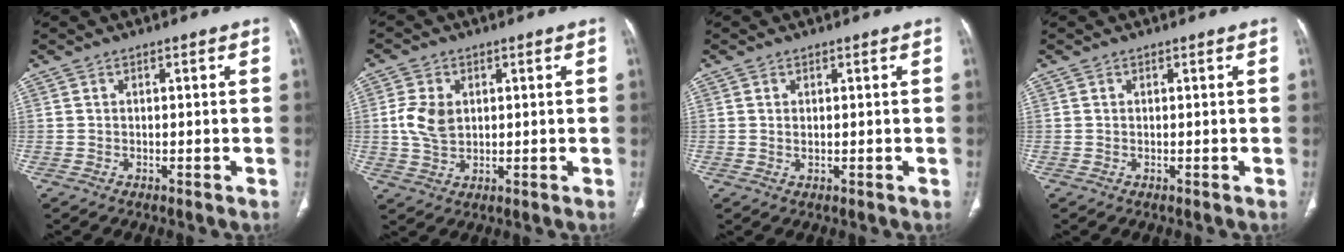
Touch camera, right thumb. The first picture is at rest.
{"total": 6.2, "force": [1.0, 4.4, 4.3], "torque": [-0.080, -0.002, 0.023]}
{"total": 0.9, "force": [0.2, 0.5, 0.8], "torque": [-0.017, -0.001, 0.008]}
{"total": 0.0}